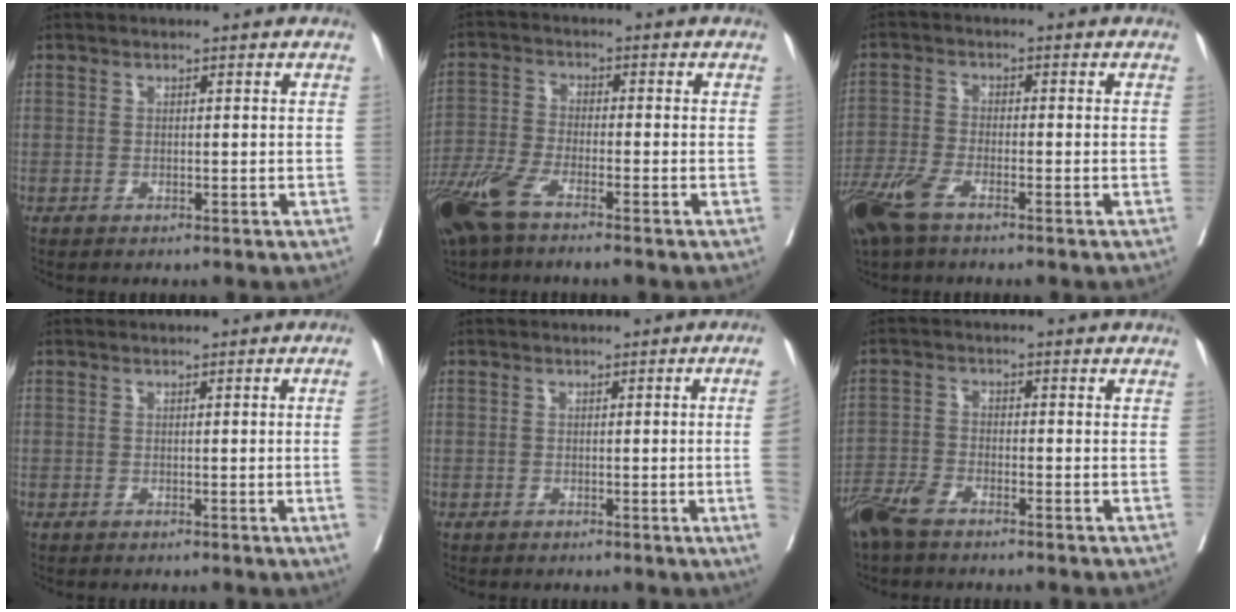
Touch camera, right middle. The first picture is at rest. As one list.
[{"total": 8.3, "force": [-5.9, 1.5, 5.6], "torque": [-0.123, -0.018, -0.122]}, {"total": 7.2, "force": [-4.9, 2.0, 4.8], "torque": [-0.107, -0.015, -0.098]}, {"total": 2.3, "force": [-0.4, -0.7, 2.1], "torque": [-0.027, -0.003, -0.006]}, {"total": 4.1, "force": [-0.7, -1.2, 3.8], "torque": [-0.040, -0.007, -0.011]}, {"total": 5.2, "force": [-4.3, 1.4, 2.7], "torque": [-0.060, -0.009, -0.086]}]